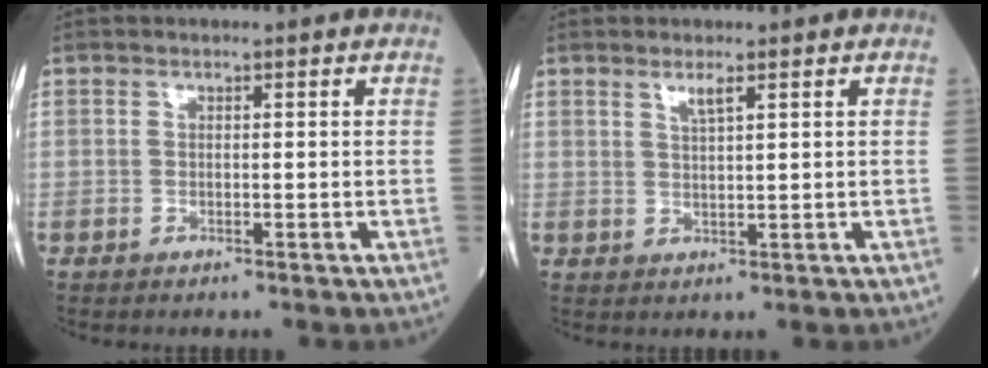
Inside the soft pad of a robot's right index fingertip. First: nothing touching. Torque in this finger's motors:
{"motor_torque": [0.02, 0.04, 0.00, 0.04]}